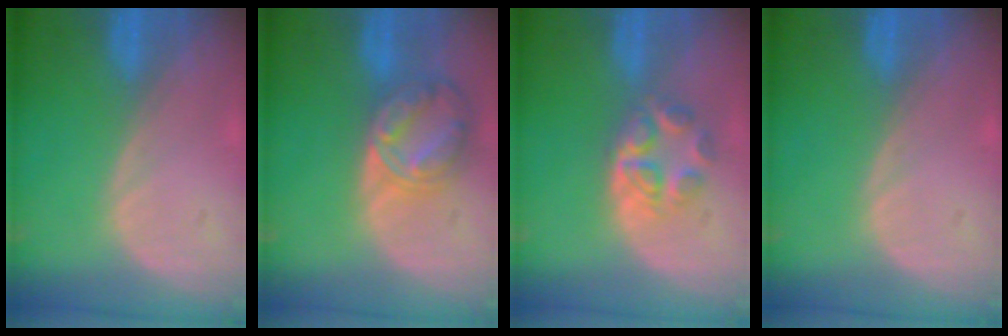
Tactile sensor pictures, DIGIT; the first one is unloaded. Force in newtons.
{"total": 8.2, "press": 7.0, "slide": 4.3}
{"total": 5.0, "press": 4.8, "slide": 1.6}
{"total": 0.0}